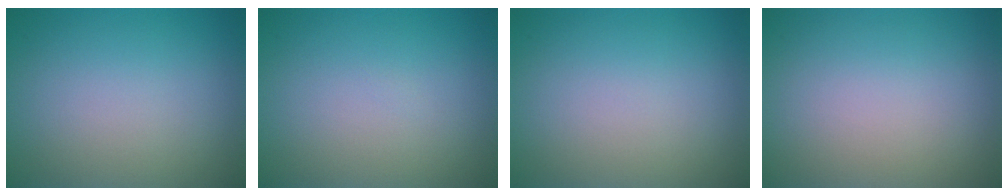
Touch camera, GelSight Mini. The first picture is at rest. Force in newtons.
{"total": 0.0}
{"total": 0.0}
{"total": 0.0}